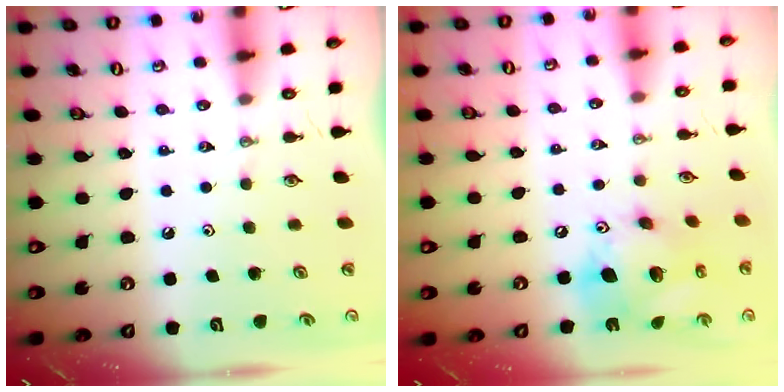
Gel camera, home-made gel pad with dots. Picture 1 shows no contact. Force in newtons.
{"total": 16.5, "press": 16.3, "slide": 3.1}